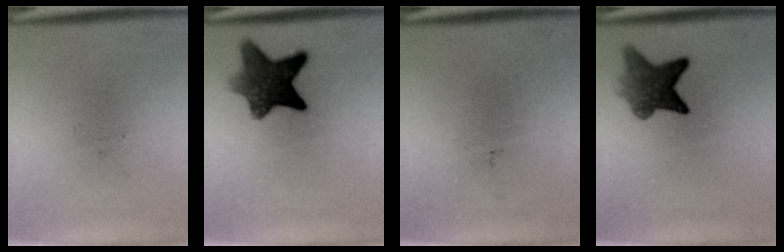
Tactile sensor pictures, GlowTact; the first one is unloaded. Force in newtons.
{"total": 9.4}
{"total": 0.0}
{"total": 6.8}